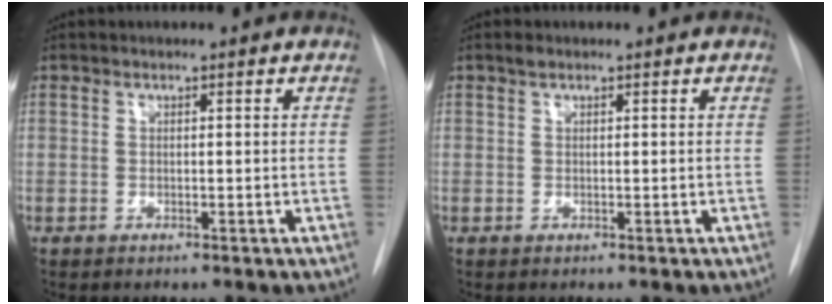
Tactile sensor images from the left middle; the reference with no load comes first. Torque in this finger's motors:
{"motor_torque": [0.46, -0.20, -0.03, 0.00]}